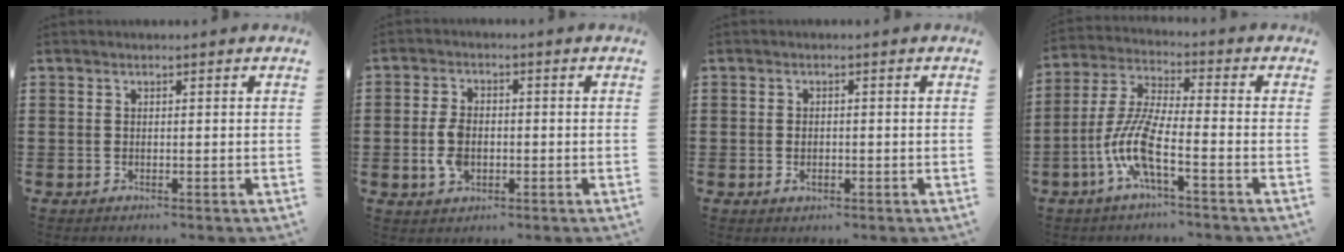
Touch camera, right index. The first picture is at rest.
{"total": 4.7, "force": [-0.8, 3.0, 3.6], "torque": [-0.088, -0.001, -0.020]}
{"total": 1.3, "force": [-0.4, 0.8, 1.0], "torque": [-0.019, 0.002, -0.007]}
{"total": 8.9, "force": [-4.1, 1.7, 7.8], "torque": [-0.184, -0.012, -0.083]}